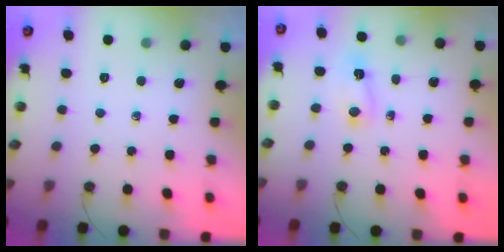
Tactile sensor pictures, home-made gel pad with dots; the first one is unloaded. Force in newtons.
{"total": 2.8, "press": 2.7, "slide": 0.6}